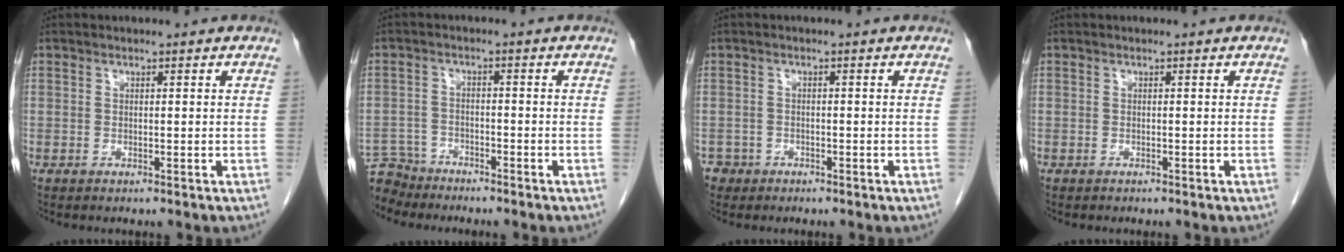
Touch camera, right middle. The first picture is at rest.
{"total": 5.7, "force": [-5.4, 1.7, -0.4], "torque": [0.013, -0.002, -0.102]}
{"total": 2.1, "force": [-1.4, 1.5, -0.3], "torque": [0.001, 0.008, -0.026]}
{"total": 0.0}